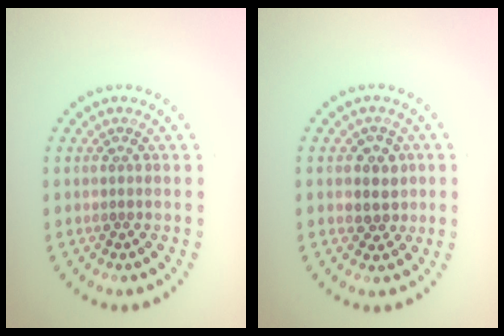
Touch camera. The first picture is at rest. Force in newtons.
{"total": 2.5, "press": 2.3, "slide": 0.9}